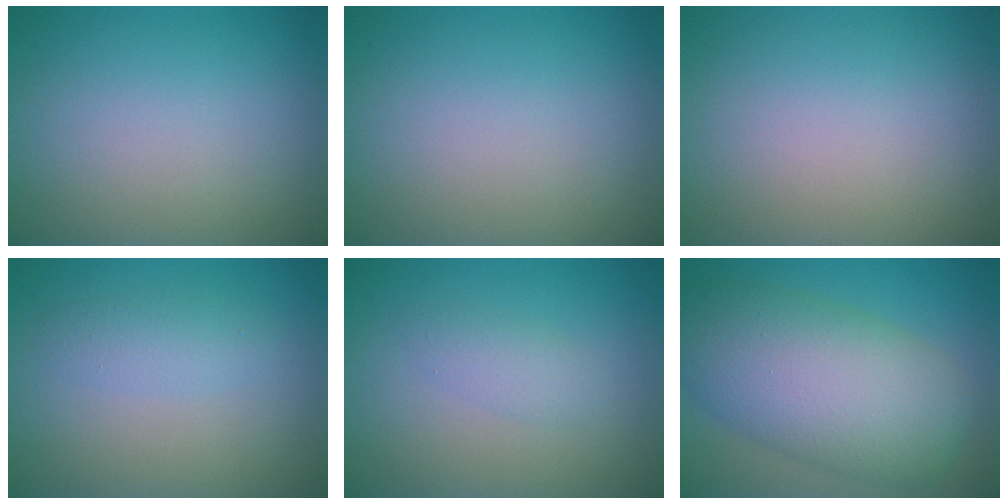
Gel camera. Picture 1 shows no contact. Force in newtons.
{"total": 0.0}
{"total": 0.0}
{"total": 1.6, "press": 1.6, "slide": 0.0}
{"total": 1.5, "press": 1.5, "slide": 0.1}
{"total": 10.6, "press": 10.6, "slide": 0.4}